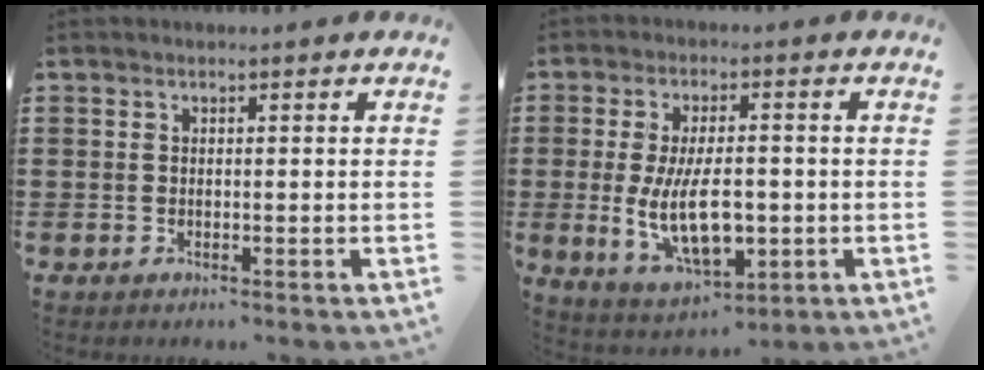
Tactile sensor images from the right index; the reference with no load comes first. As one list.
[{"total": 10.1, "force": [-1.2, 4.9, 8.7], "torque": [-0.166, -0.010, -0.022]}]